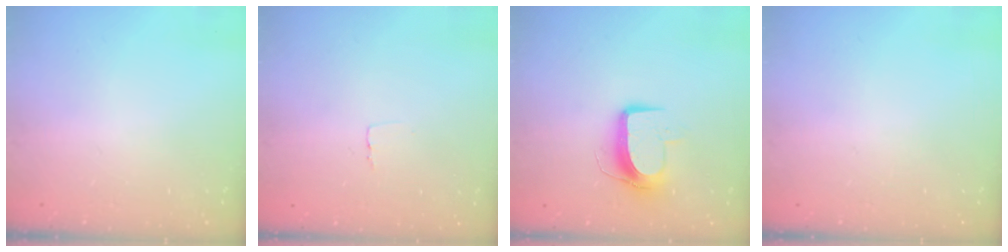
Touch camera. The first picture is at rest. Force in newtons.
{"total": 2.6, "press": 2.6, "slide": 0.1}
{"total": 9.8, "press": 9.8, "slide": 0.4}
{"total": 0.0}